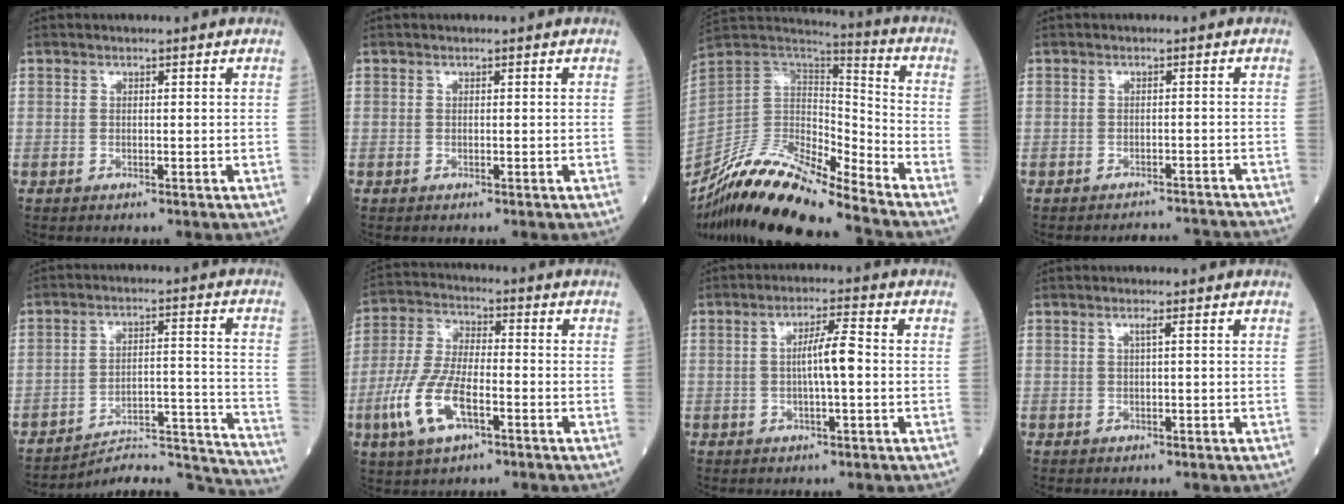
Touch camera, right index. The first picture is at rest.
{"total": 0.0}
{"total": 18.1, "force": [-15.5, 2.3, 9.1], "torque": [-0.172, 0.016, -0.290]}
{"total": 6.6, "force": [-6.6, 0.3, 0.3], "torque": [0.002, 0.002, -0.073]}
{"total": 17.4, "force": [-17.2, -1.2, 2.0], "torque": [-0.001, 0.033, -0.243]}
{"total": 10.9, "force": [-4.1, 4.0, 9.3], "torque": [-0.208, -0.004, -0.079]}
{"total": 5.2, "force": [-0.1, 0.4, 5.2], "torque": [-0.092, 0.009, -0.004]}
{"total": 0.7, "force": [0.2, -0.2, 0.7], "torque": [-0.017, 0.000, 0.007]}